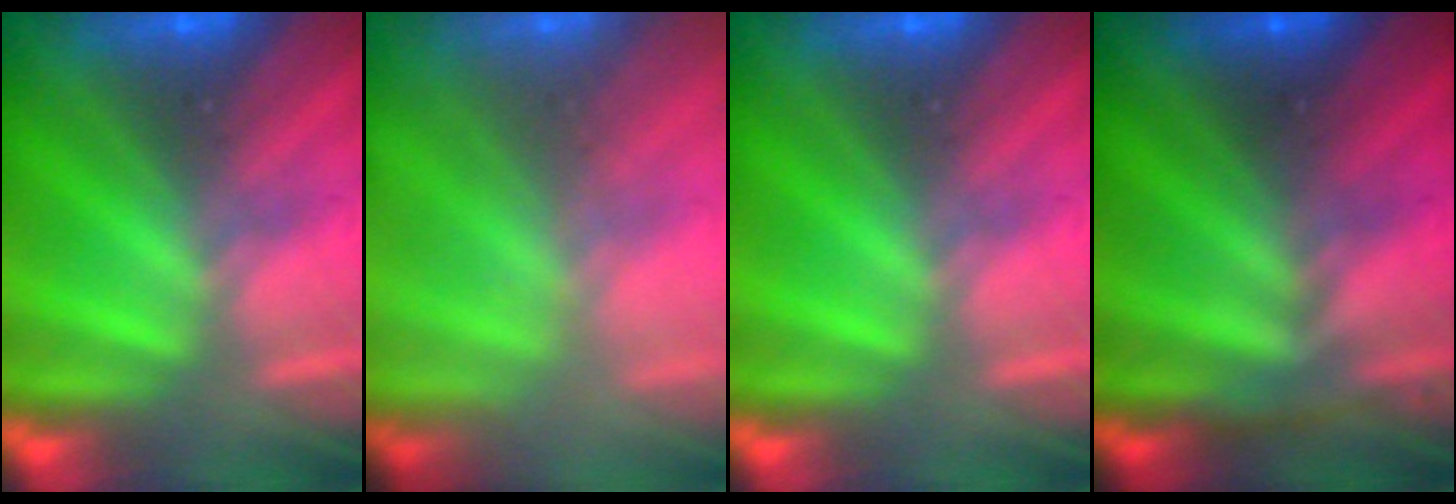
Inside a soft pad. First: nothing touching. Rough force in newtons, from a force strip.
{"total": 7.3}
{"total": 0.0}
{"total": 3.5}